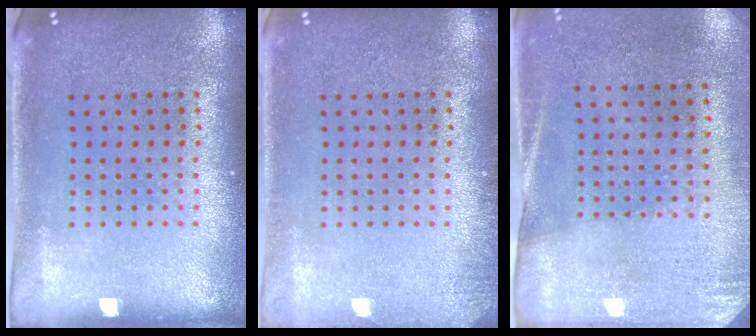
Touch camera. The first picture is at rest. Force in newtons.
{"total": 1.0, "press": 1.0, "slide": 0.1}
{"total": 2.6, "press": 2.2, "slide": 1.3}